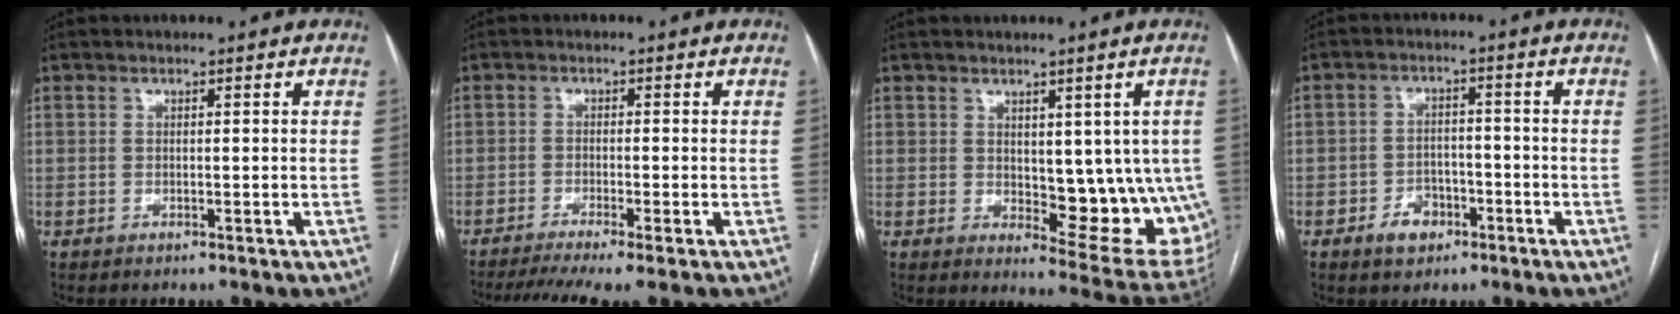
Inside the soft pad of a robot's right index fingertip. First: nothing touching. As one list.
[{"total": 7.1, "force": [-5.4, -0.1, 4.6], "torque": [-0.071, -0.010, -0.086]}, {"total": 12.0, "force": [0.3, 5.7, 10.6], "torque": [-0.112, -0.010, 0.017]}, {"total": 4.7, "force": [-2.5, 3.3, 2.1], "torque": [-0.031, 0.010, -0.036]}]